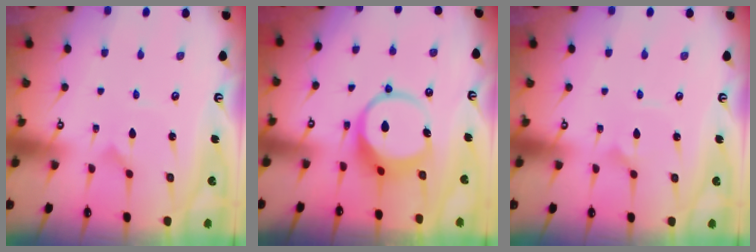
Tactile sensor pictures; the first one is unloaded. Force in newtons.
{"total": 10.2, "press": 10.2, "slide": 0.8}
{"total": 2.9, "press": 2.9, "slide": 0.4}